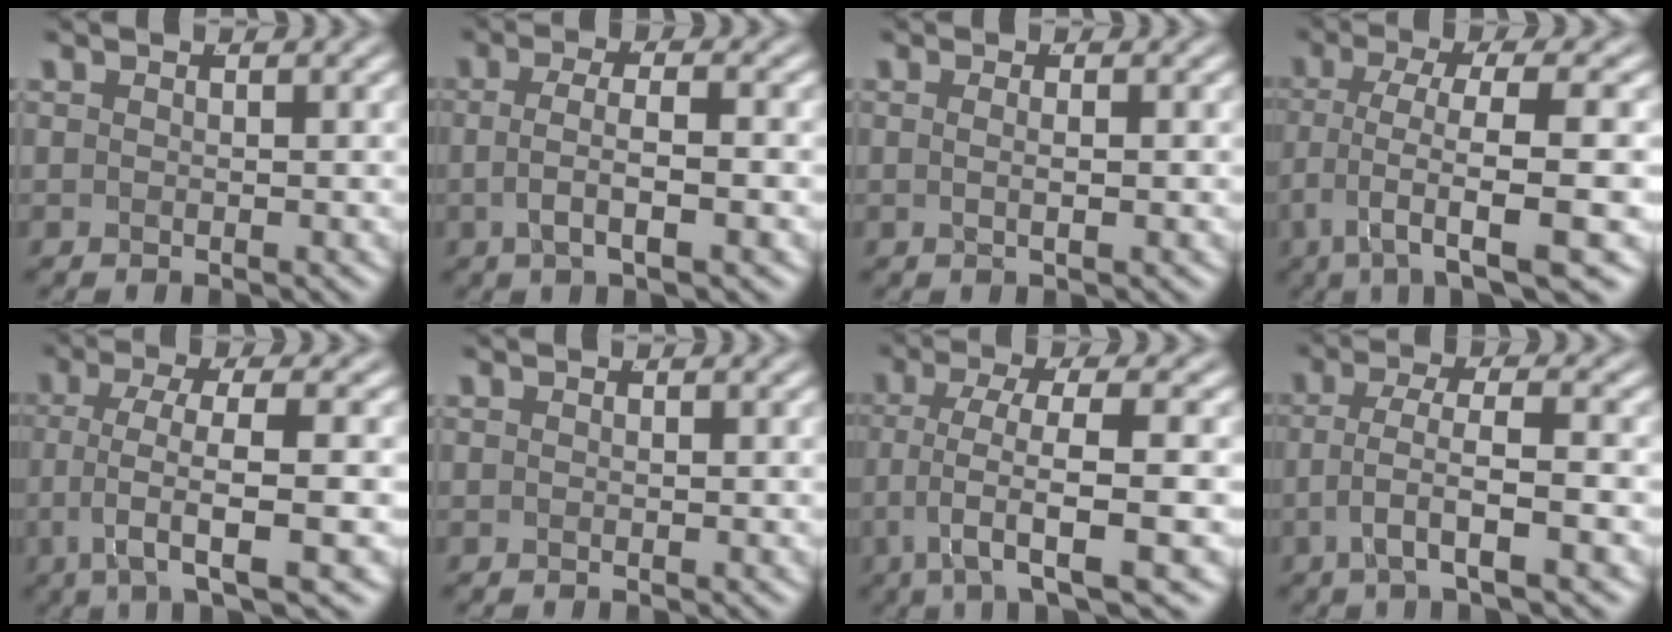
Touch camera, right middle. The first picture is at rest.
{"total": 3.6, "force": [-1.1, 1.2, 3.2], "torque": [-0.056, -0.006, -0.018]}
{"total": 1.1, "force": [-0.2, -0.4, 1.0], "torque": [-0.019, -0.005, 0.000]}
{"total": 8.3, "force": [-4.9, 2.6, 6.2], "torque": [-0.122, -0.036, -0.063]}
{"total": 6.4, "force": [-1.9, 2.3, 5.6], "torque": [-0.110, -0.025, -0.025]}
{"total": 0.0}
{"total": 6.7, "force": [-2.7, 2.3, 5.7], "torque": [-0.116, -0.031, -0.033]}
{"total": 4.5, "force": [-1.3, 1.5, 4.0], "torque": [-0.081, -0.014, -0.017]}